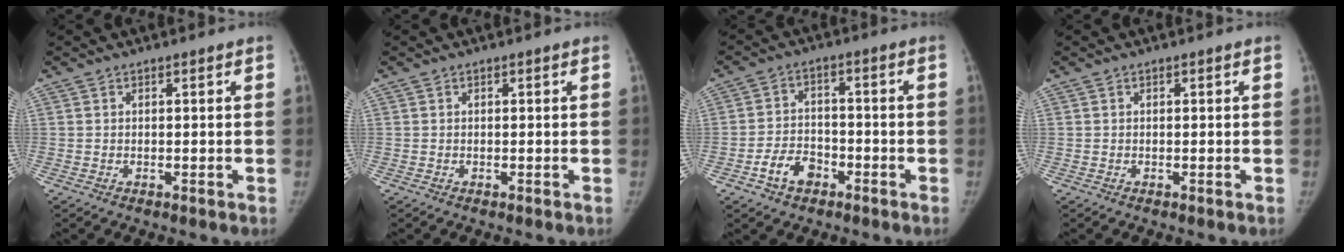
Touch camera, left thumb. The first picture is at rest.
{"total": 0.0}
{"total": 6.4, "force": [-3.5, 4.4, 3.0], "torque": [-0.041, 0.031, -0.062]}
{"total": 0.0}